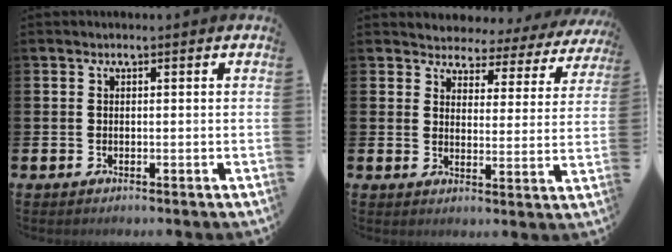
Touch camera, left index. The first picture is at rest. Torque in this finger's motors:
{"motor_torque": [0.97, -1.17, 0.18, 0.04]}